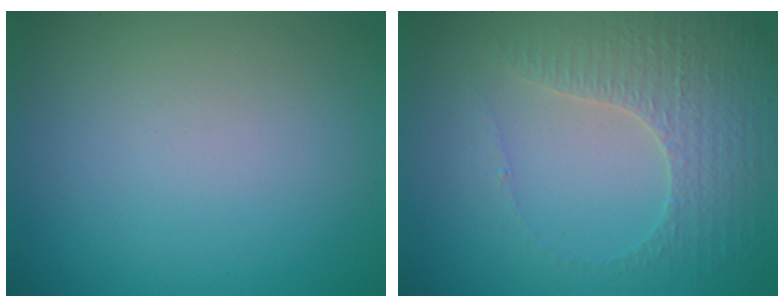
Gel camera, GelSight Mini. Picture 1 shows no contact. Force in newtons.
{"total": 3.3, "press": 3.2, "slide": 0.9}